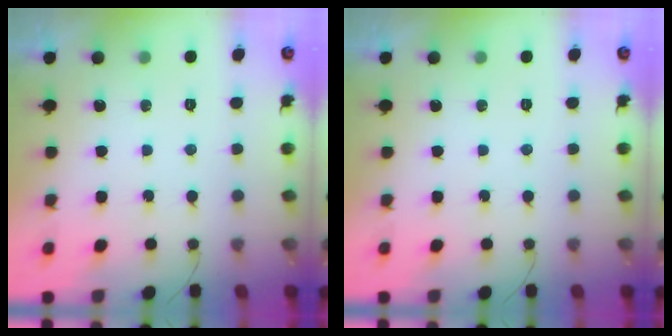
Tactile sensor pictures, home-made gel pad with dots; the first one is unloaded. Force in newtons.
{"total": 0.0}